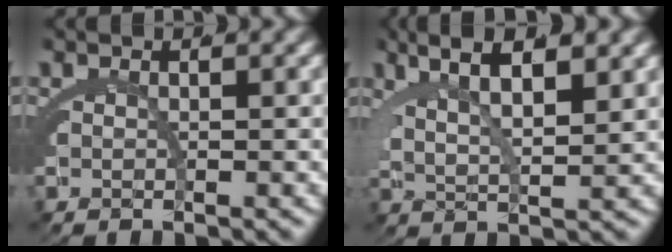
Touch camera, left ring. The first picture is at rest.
{"total": 7.1, "force": [3.9, 2.8, 5.1], "torque": [-0.079, 0.018, 0.059]}